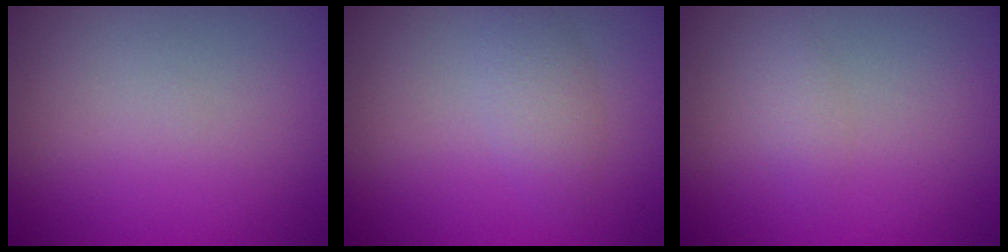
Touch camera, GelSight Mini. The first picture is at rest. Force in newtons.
{"total": 2.1, "press": 2.1, "slide": 0.1}
{"total": 1.1, "press": 1.1, "slide": 0.1}